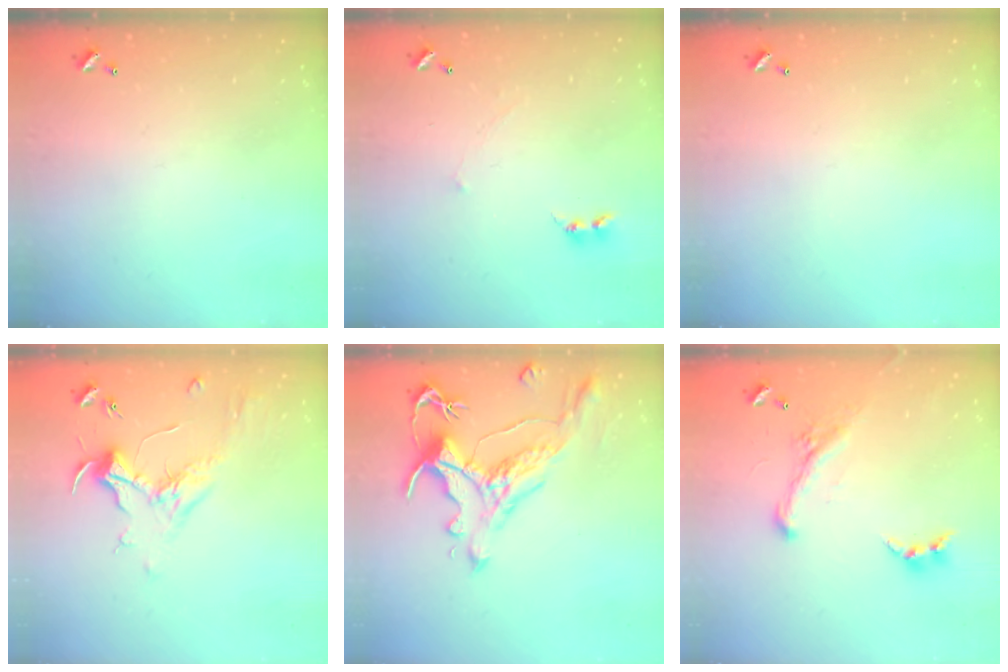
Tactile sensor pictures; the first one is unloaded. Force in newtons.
{"total": 1.7, "press": 1.6, "slide": 0.4}
{"total": 0.0}
{"total": 2.0, "press": 1.9, "slide": 0.7}
{"total": 1.7, "press": 1.2, "slide": 1.1}
{"total": 1.9, "press": 1.3, "slide": 1.4}